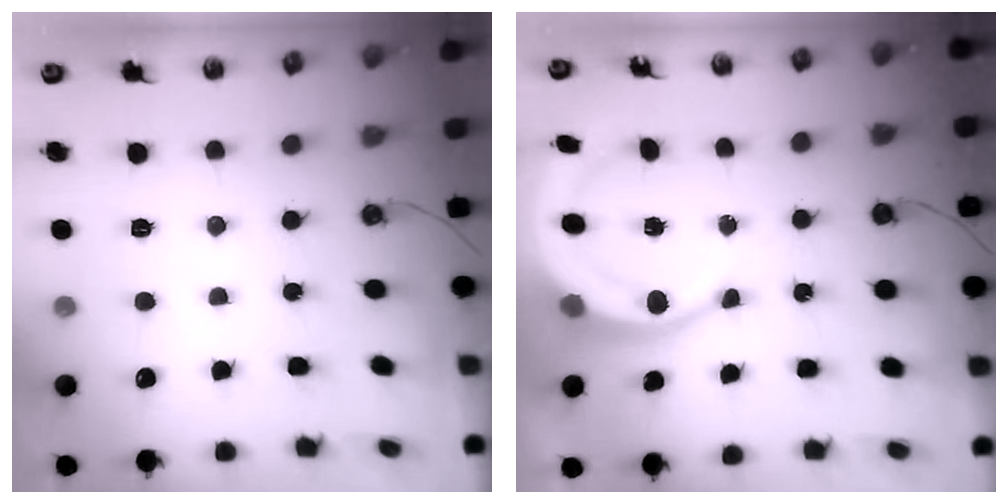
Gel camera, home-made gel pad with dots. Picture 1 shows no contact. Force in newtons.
{"total": 11.1, "press": 10.9, "slide": 2.0}